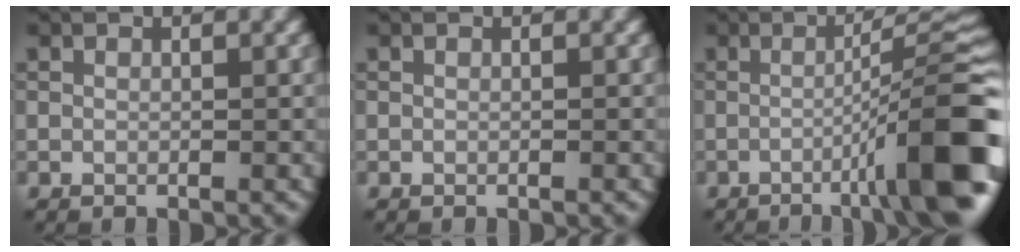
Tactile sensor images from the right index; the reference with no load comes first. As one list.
[{"total": 0.0}, {"total": 11.4, "force": [-3.9, 1.5, 10.7], "torque": [-0.129, 0.015, -0.059]}]